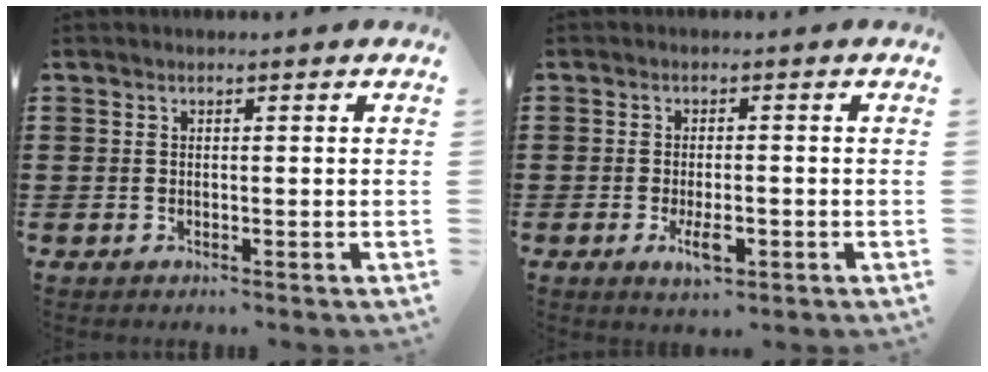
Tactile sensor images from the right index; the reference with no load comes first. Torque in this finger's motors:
{"motor_torque": [0.30, 0.10, 0.33, 0.06]}